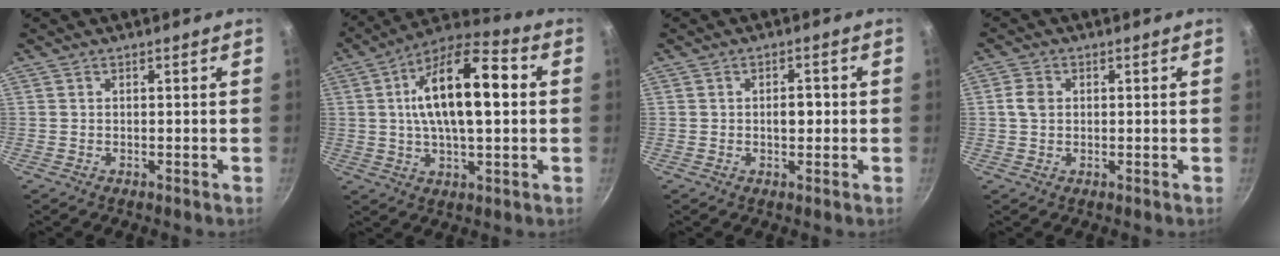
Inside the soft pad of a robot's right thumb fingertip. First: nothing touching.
{"total": 18.5, "force": [2.6, 7.7, 16.6], "torque": [-0.273, 0.024, 0.036]}
{"total": 3.0, "force": [-0.1, 1.8, 2.5], "torque": [-0.024, 0.005, -0.003]}
{"total": 3.1, "force": [0.4, 2.4, 1.9], "torque": [-0.035, 0.005, 0.005]}